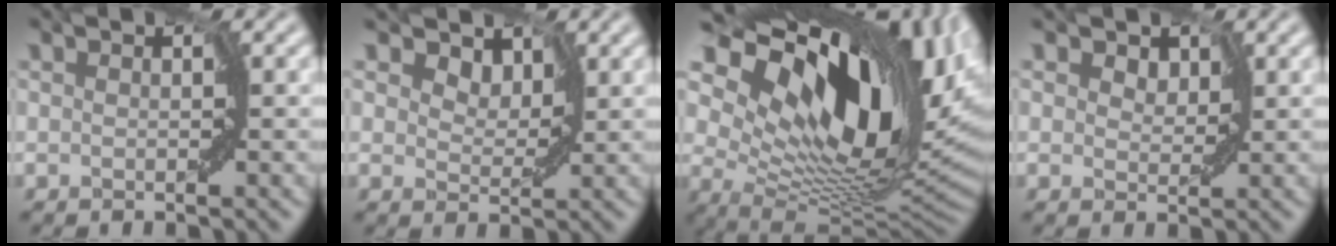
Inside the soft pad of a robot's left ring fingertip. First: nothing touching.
{"total": 3.9, "force": [2.5, 2.3, 1.8], "torque": [-0.029, 0.010, 0.017]}
{"total": 17.8, "force": [8.2, 8.9, 13.1], "torque": [-0.209, 0.007, 0.151]}
{"total": 2.6, "force": [1.6, 1.7, 1.1], "torque": [-0.011, 0.006, 0.009]}